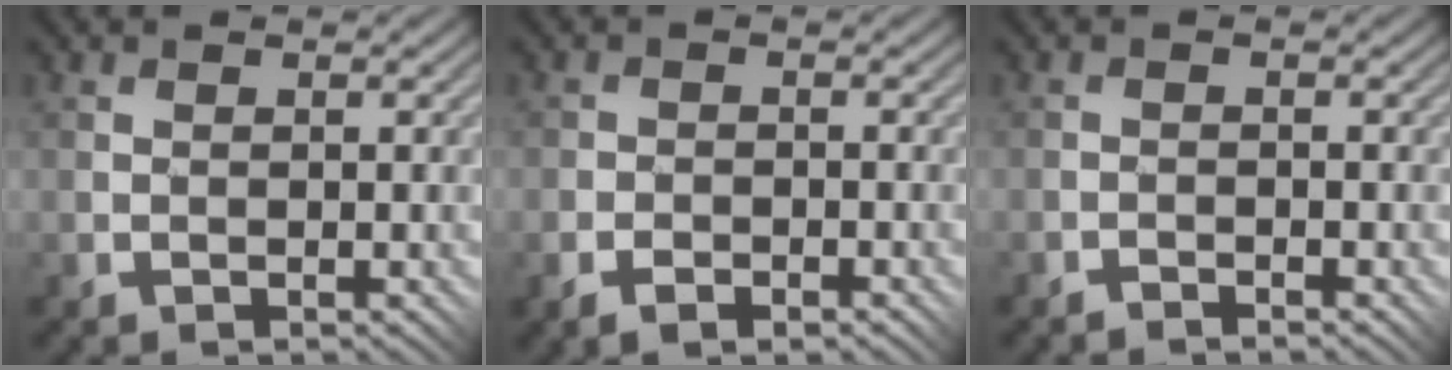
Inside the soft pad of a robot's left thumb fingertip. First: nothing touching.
{"total": 2.3, "force": [-1.6, 1.1, 1.2], "torque": [-0.023, -0.001, -0.037]}
{"total": 1.0, "force": [-1.0, -0.2, -0.3], "torque": [0.009, 0.008, -0.023]}